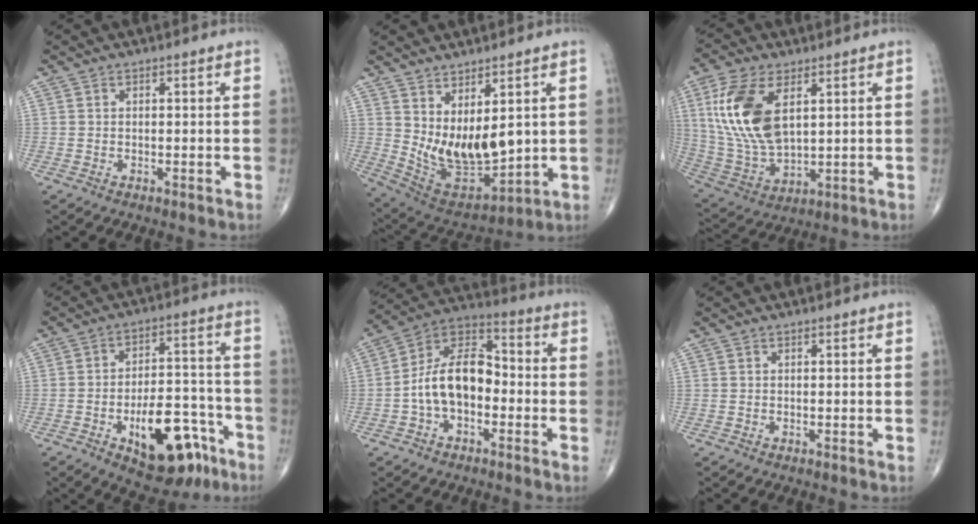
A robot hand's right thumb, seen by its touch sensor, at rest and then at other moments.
{"total": 14.0, "force": [2.6, 6.8, 12.0], "torque": [-0.187, -0.038, 0.078]}
{"total": 16.6, "force": [5.1, 8.7, 13.2], "torque": [-0.269, -0.018, 0.109]}
{"total": 17.2, "force": [-8.2, 8.3, 12.7], "torque": [-0.152, 0.059, -0.108]}
{"total": 13.0, "force": [-2.4, 8.0, 10.0], "torque": [-0.161, 0.048, -0.055]}
{"total": 0.0}